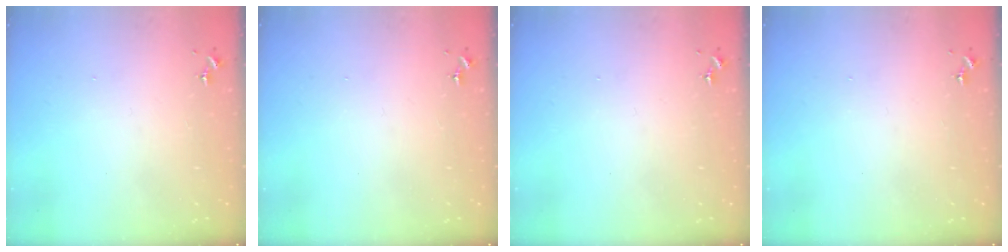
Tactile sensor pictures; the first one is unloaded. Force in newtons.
{"total": 0.0}
{"total": 0.0}
{"total": 0.0}